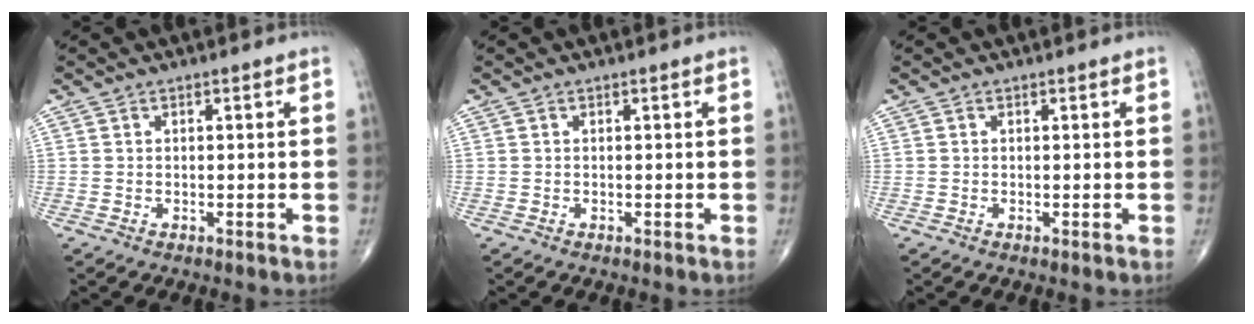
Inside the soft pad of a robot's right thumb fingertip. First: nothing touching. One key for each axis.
{"total": 0.0}
{"total": 0.0}